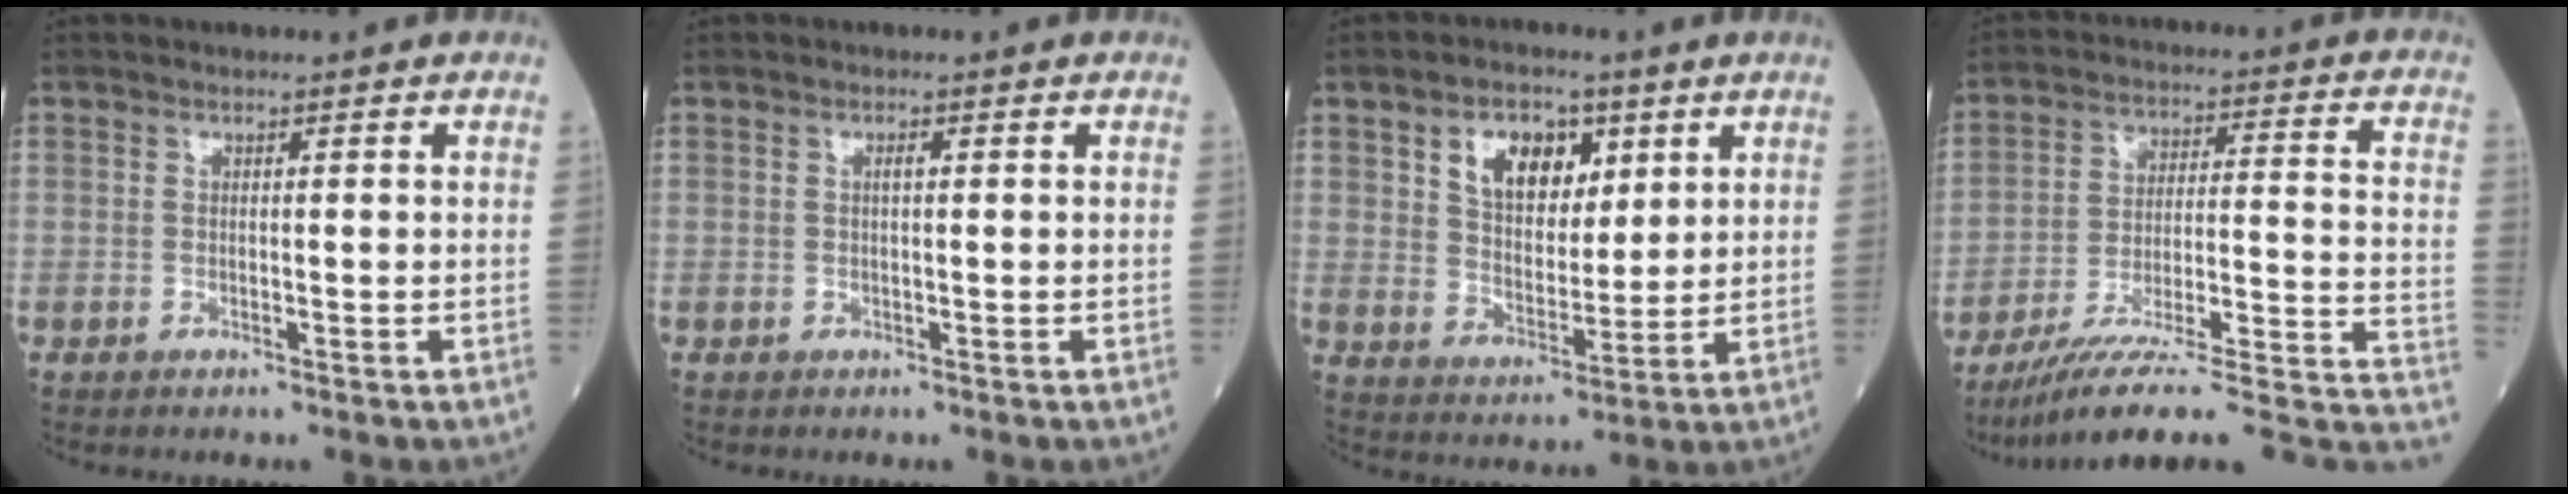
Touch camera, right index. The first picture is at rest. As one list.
[{"total": 0.8, "force": [0.1, 0.1, 0.8], "torque": [-0.015, 0.002, 0.001]}, {"total": 8.8, "force": [4.1, 5.3, 5.8], "torque": [-0.101, 0.015, 0.077]}, {"total": 22.2, "force": [-17.8, 2.1, 13.1], "torque": [-0.116, 0.025, -0.260]}]